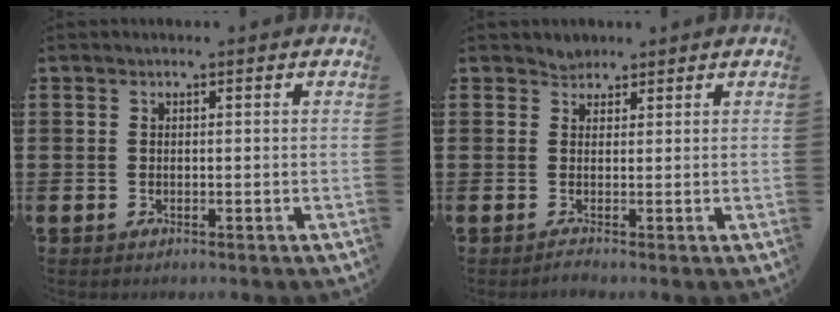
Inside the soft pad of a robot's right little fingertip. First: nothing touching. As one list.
[{"total": 1.2, "force": [0.7, 0.9, -0.2], "torque": [0.007, -0.001, 0.012]}]